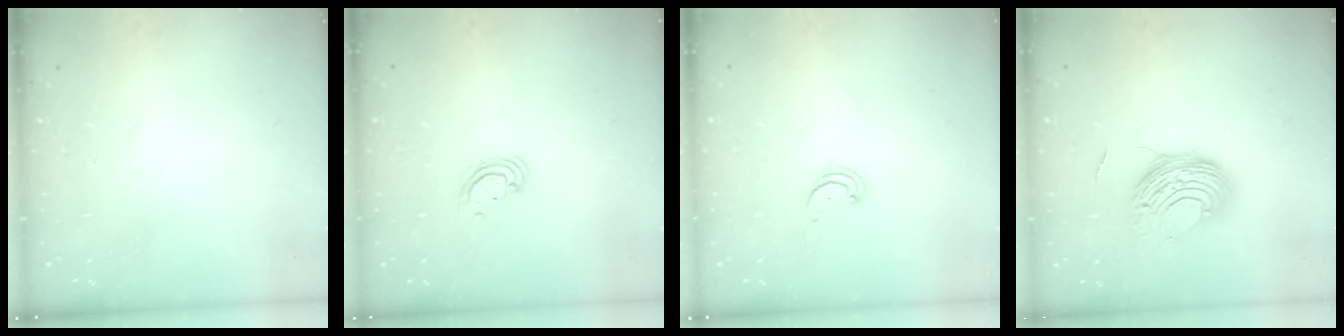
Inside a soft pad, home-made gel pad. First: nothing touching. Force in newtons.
{"total": 5.2, "press": 5.2, "slide": 0.3}
{"total": 2.4, "press": 2.3, "slide": 0.5}
{"total": 10.1, "press": 10.1, "slide": 0.7}